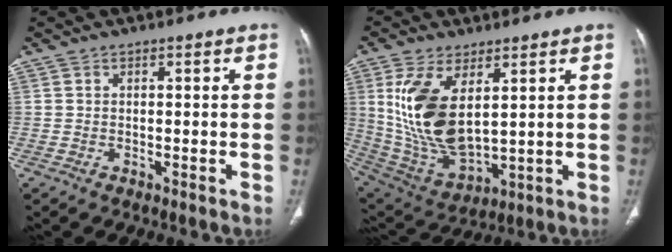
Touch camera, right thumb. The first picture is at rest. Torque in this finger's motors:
{"motor_torque": [0.19, 3.93, 1.84, 0.68, 0.60]}